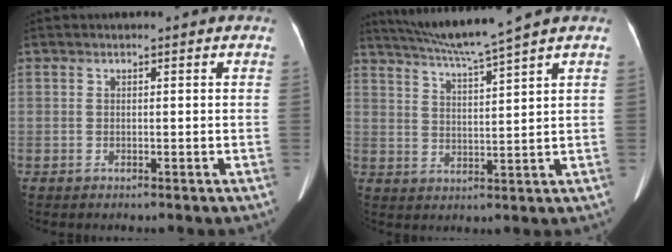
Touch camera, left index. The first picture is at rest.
{"total": 8.2, "force": [7.1, -2.1, 3.7], "torque": [-0.066, -0.002, 0.130]}